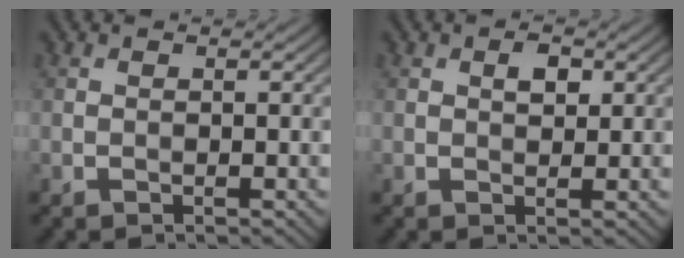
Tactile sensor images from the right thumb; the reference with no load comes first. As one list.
[{"total": 2.0, "force": [0.7, 1.1, 1.4], "torque": [-0.021, 0.000, 0.011]}]